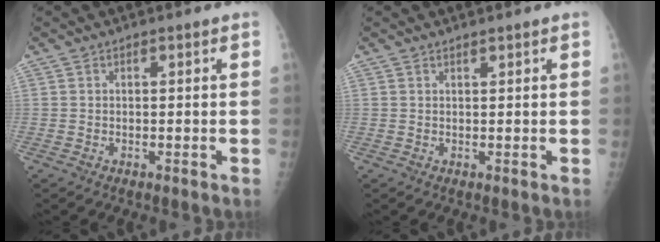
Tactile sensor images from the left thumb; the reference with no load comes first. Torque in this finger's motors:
{"motor_torque": [0.39, 0.21, -0.39, -0.11, 0.01]}